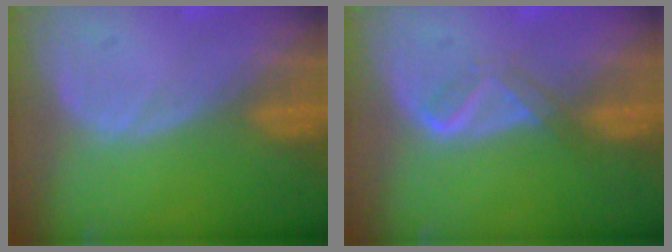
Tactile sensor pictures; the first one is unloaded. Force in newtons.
{"total": 2.4, "press": 2.4, "slide": 0.7}